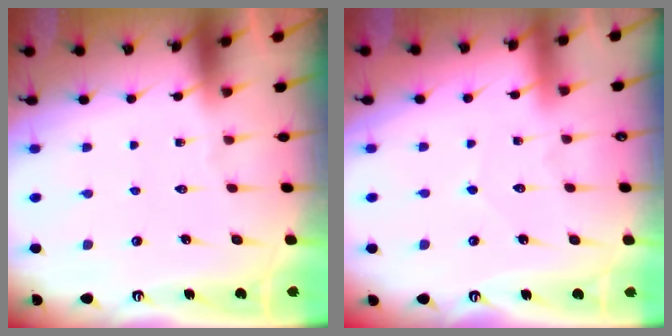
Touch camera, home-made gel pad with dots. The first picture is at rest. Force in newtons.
{"total": 2.6, "press": 2.6, "slide": 0.3}